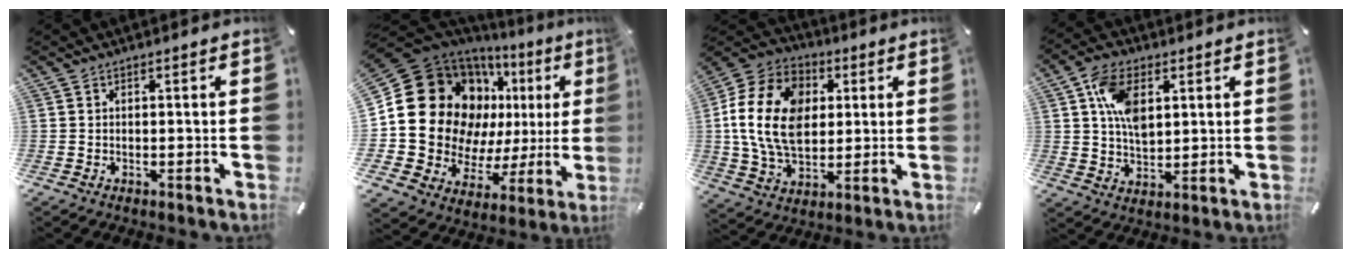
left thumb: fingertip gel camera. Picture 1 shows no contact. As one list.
[{"total": 24.0, "force": [7.2, 18.2, 13.9], "torque": [-0.242, -0.051, 0.160]}, {"total": 18.1, "force": [1.9, 13.9, 11.5], "torque": [-0.254, 0.017, 0.031]}, {"total": 10.2, "force": [3.1, 6.4, 7.2], "torque": [-0.145, 0.002, 0.058]}]